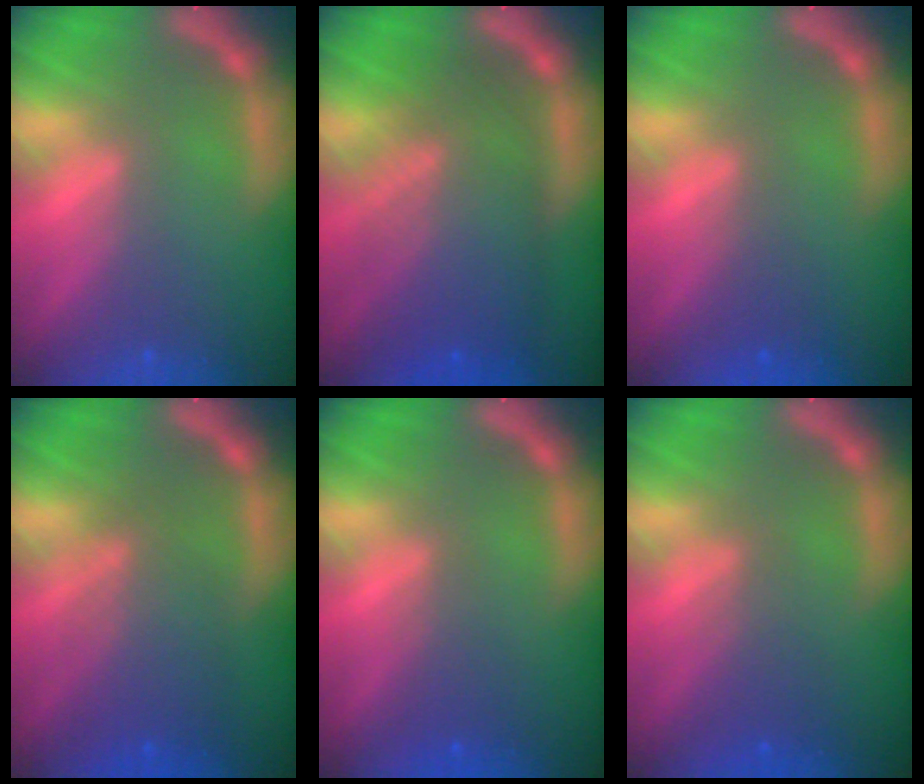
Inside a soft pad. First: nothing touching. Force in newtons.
{"total": 9.1}
{"total": 1.4}
{"total": 5.5}
{"total": 2.0}
{"total": 2.5}